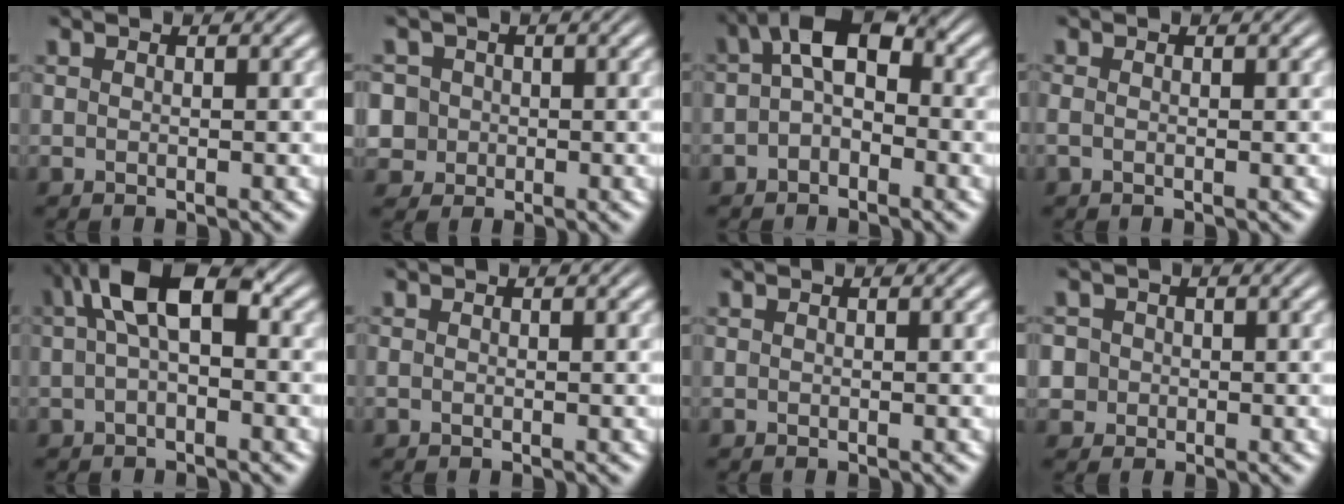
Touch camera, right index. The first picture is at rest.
{"total": 6.5, "force": [-0.8, 6.1, 2.1], "torque": [-0.068, -0.029, -0.008]}
{"total": 6.8, "force": [0.7, 4.4, 5.1], "torque": [-0.087, -0.012, 0.006]}
{"total": 1.1, "force": [-0.4, 0.8, 0.6], "torque": [-0.018, -0.004, -0.007]}
{"total": 7.7, "force": [2.0, 3.9, 6.4], "torque": [-0.111, 0.007, 0.028]}
{"total": 0.6, "force": [-0.2, 0.5, 0.2], "torque": [-0.004, -0.003, -0.004]}
{"total": 0.0}
{"total": 4.2, "force": [-0.5, 4.0, 1.2], "torque": [-0.043, -0.017, -0.008]}